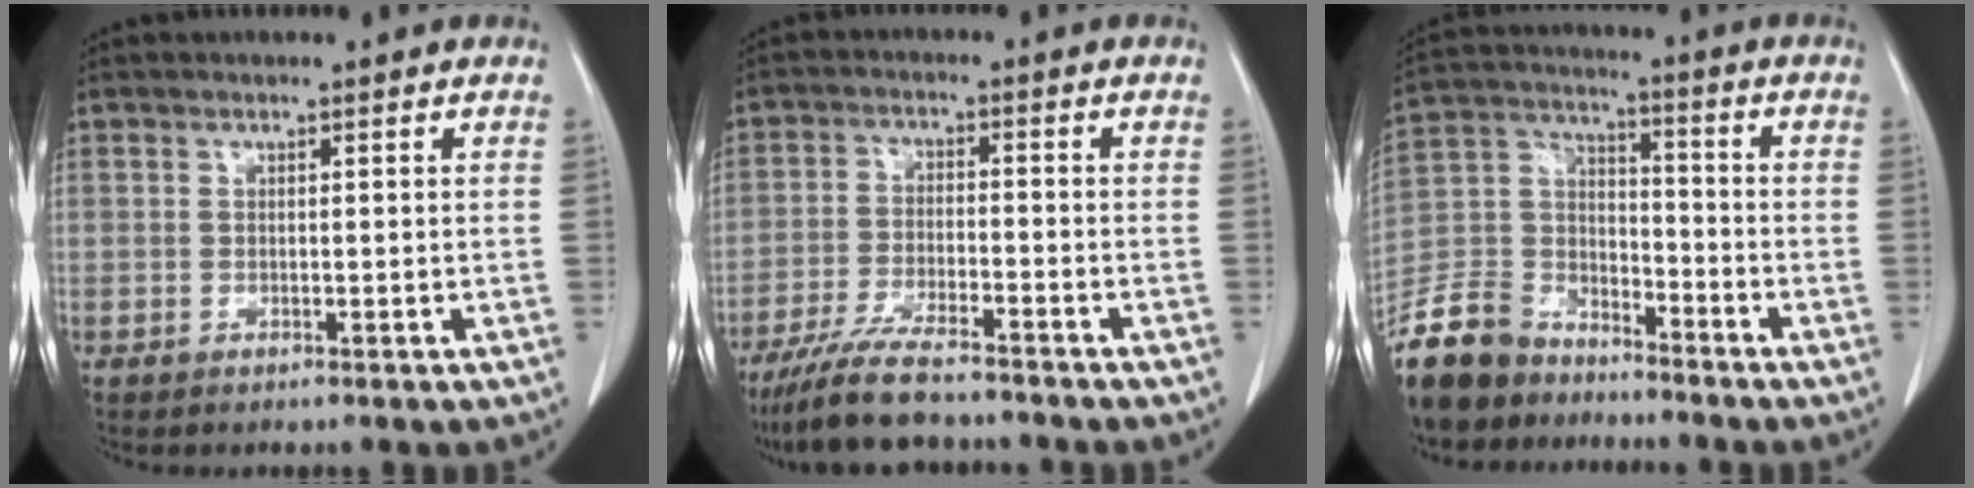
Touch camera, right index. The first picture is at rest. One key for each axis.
{"total": 9.9, "fx": -8.5, "fy": 1.2, "fz": 4.9, "tx": -0.091, "ty": -0.029, "tz": -0.143}
{"total": 11.2, "fx": -9.7, "fy": 5.2, "fz": 2.2, "tx": -0.065, "ty": 0.014, "tz": -0.191}